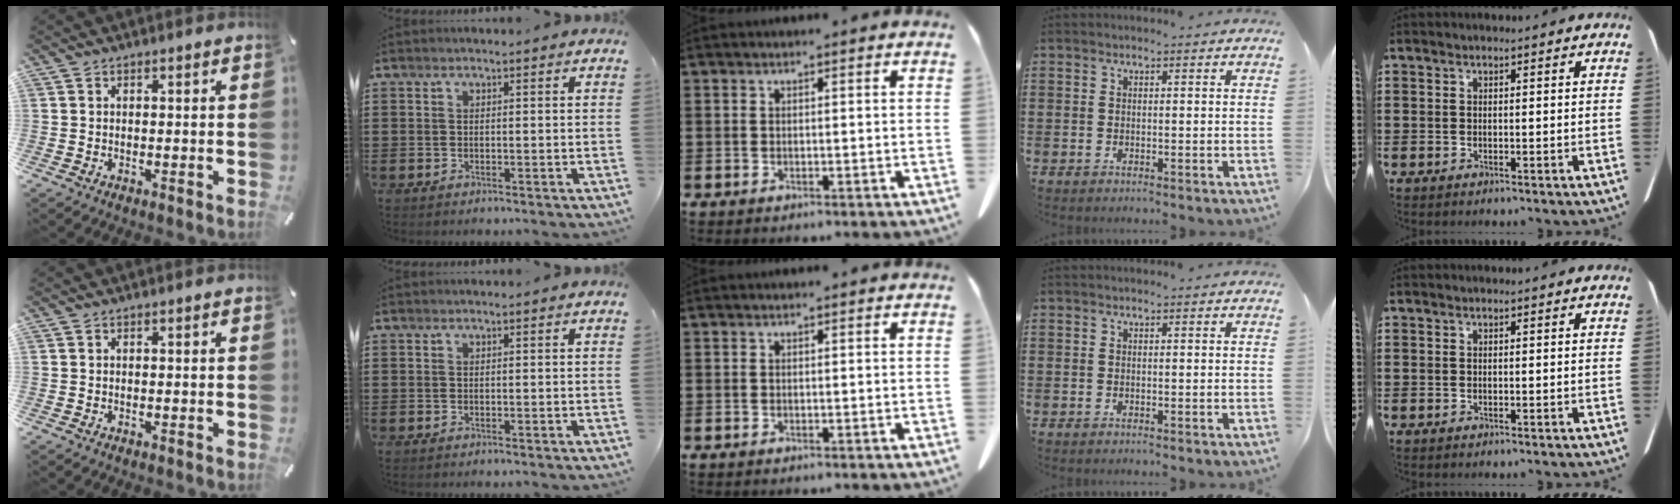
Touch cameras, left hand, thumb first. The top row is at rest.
{}